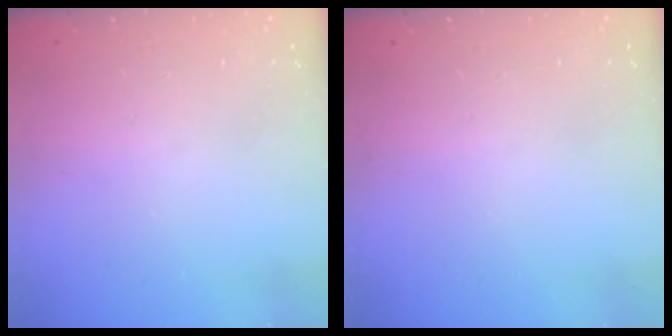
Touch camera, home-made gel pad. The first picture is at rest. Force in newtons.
{"total": 0.0}